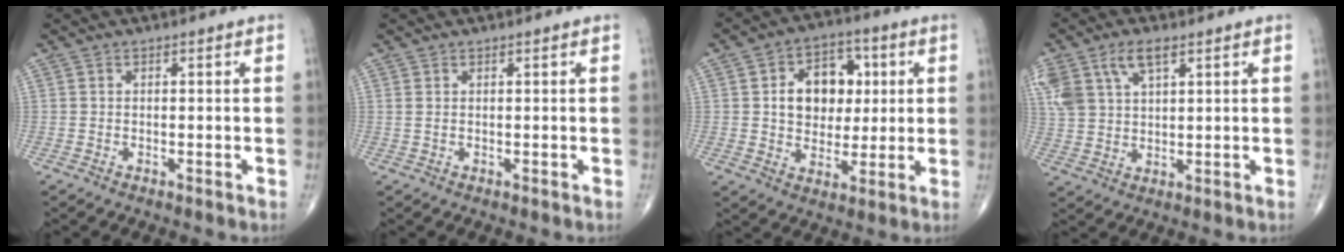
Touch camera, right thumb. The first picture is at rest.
{"total": 0.8, "force": [0.3, 0.2, 0.7], "torque": [-0.026, 0.007, 0.010]}
{"total": 12.5, "force": [2.1, 9.4, 8.0], "torque": [-0.075, 0.008, 0.035]}
{"total": 10.9, "force": [5.4, 5.8, 7.5], "torque": [-0.166, -0.003, 0.110]}